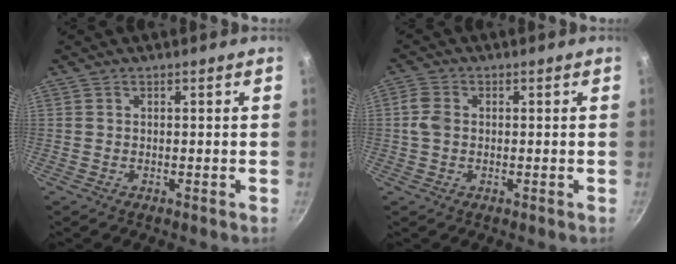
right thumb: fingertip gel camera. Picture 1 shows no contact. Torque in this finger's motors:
{"motor_torque": [0.48, 1.45, 0.72, 0.25, 0.10]}